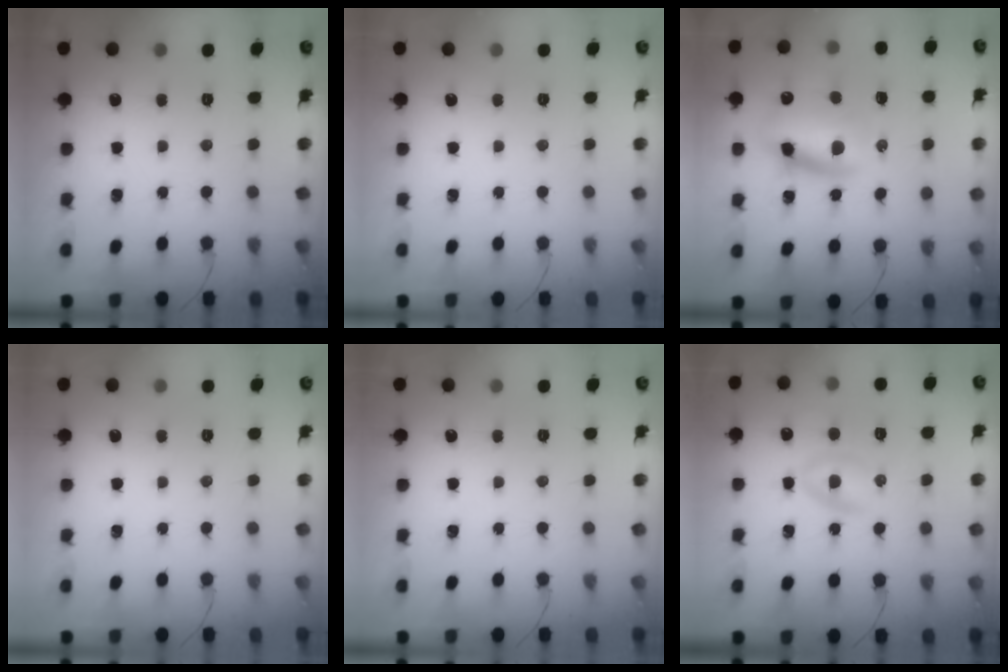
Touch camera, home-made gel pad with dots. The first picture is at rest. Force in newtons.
{"total": 0.0}
{"total": 11.9, "press": 11.5, "slide": 3.1}
{"total": 0.0}
{"total": 0.0}
{"total": 2.9, "press": 2.6, "slide": 1.3}